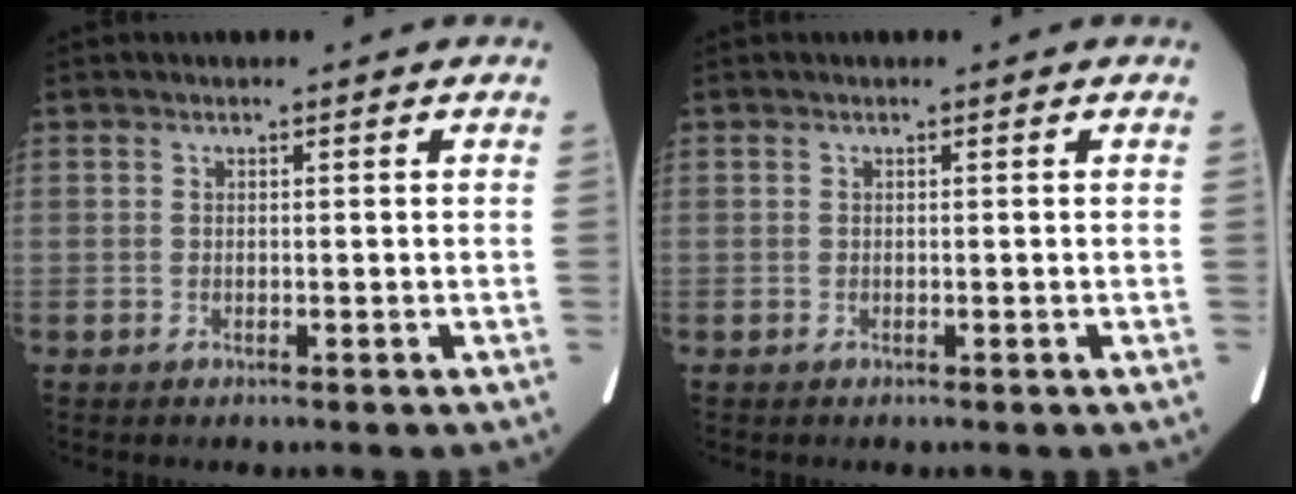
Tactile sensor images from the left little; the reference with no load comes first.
{"total": 0.0}